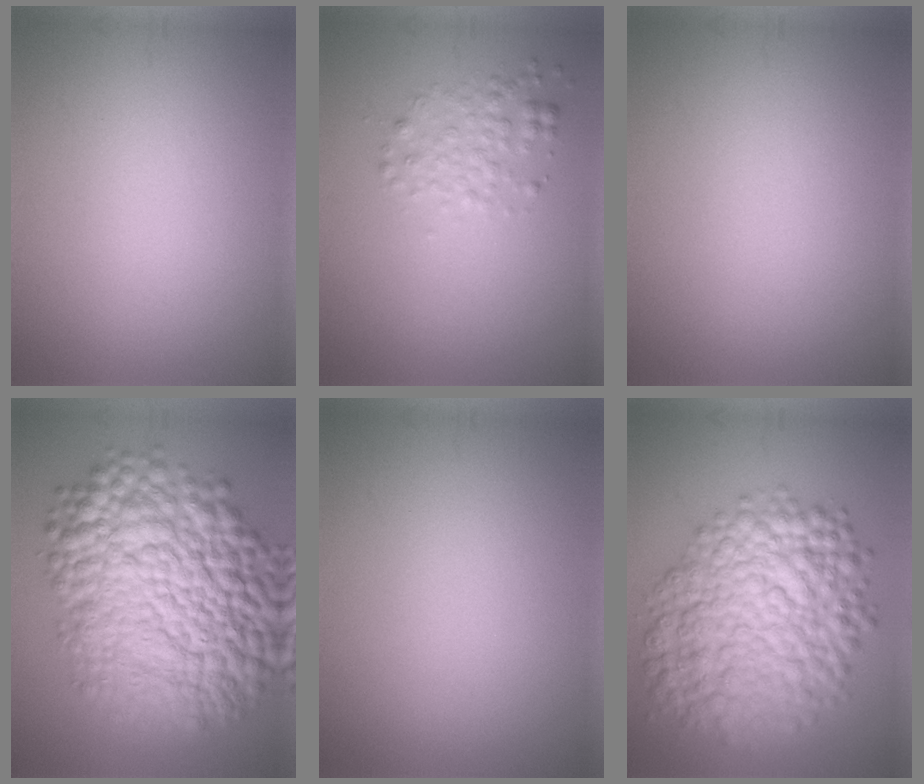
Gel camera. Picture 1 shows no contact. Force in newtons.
{"total": 2.2, "press": 2.2, "slide": 0.1}
{"total": 0.0}
{"total": 17.5, "press": 17.5, "slide": 0.6}
{"total": 0.0}
{"total": 11.3, "press": 11.3, "slide": 0.3}